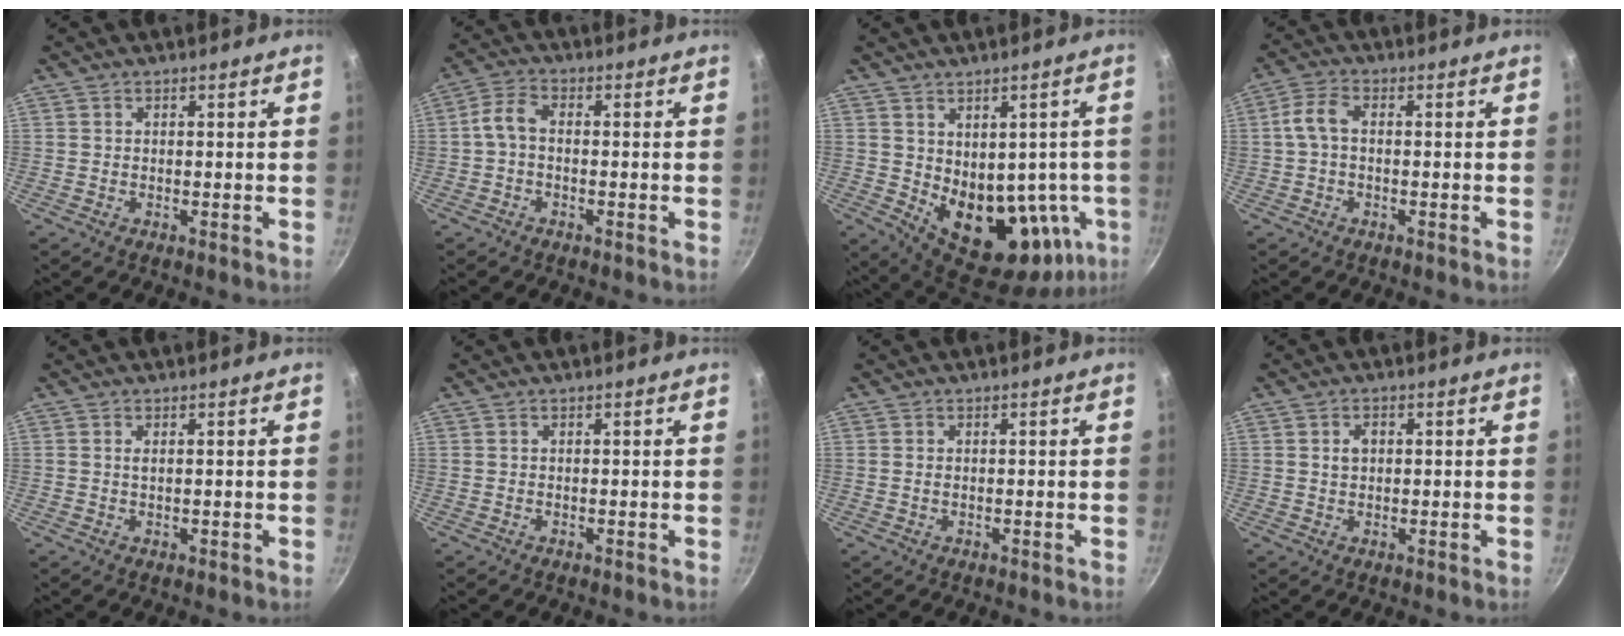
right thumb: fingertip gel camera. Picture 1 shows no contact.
{"total": 4.2, "force": [-0.7, 2.4, 3.4], "torque": [-0.074, 0.022, -0.023]}
{"total": 17.8, "force": [-1.0, 11.6, 13.5], "torque": [-0.135, -0.020, 0.018]}
{"total": 4.5, "force": [0.0, 2.5, 3.8], "torque": [-0.085, 0.019, -0.007]}
{"total": 0.8, "force": [0.2, 0.2, 0.8], "torque": [-0.013, -0.001, 0.004]}
{"total": 0.0}
{"total": 0.7, "force": [0.1, 0.4, 0.5], "torque": [-0.009, 0.001, 0.001]}
{"total": 2.5, "force": [0.5, 1.8, 1.6], "torque": [-0.020, 0.002, 0.008]}